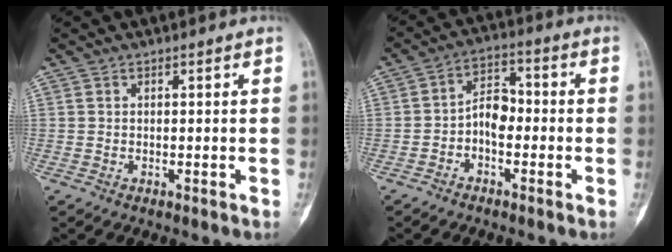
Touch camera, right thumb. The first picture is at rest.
{"total": 6.0, "force": [-1.7, 3.9, 4.3], "torque": [-0.055, 0.032, -0.041]}